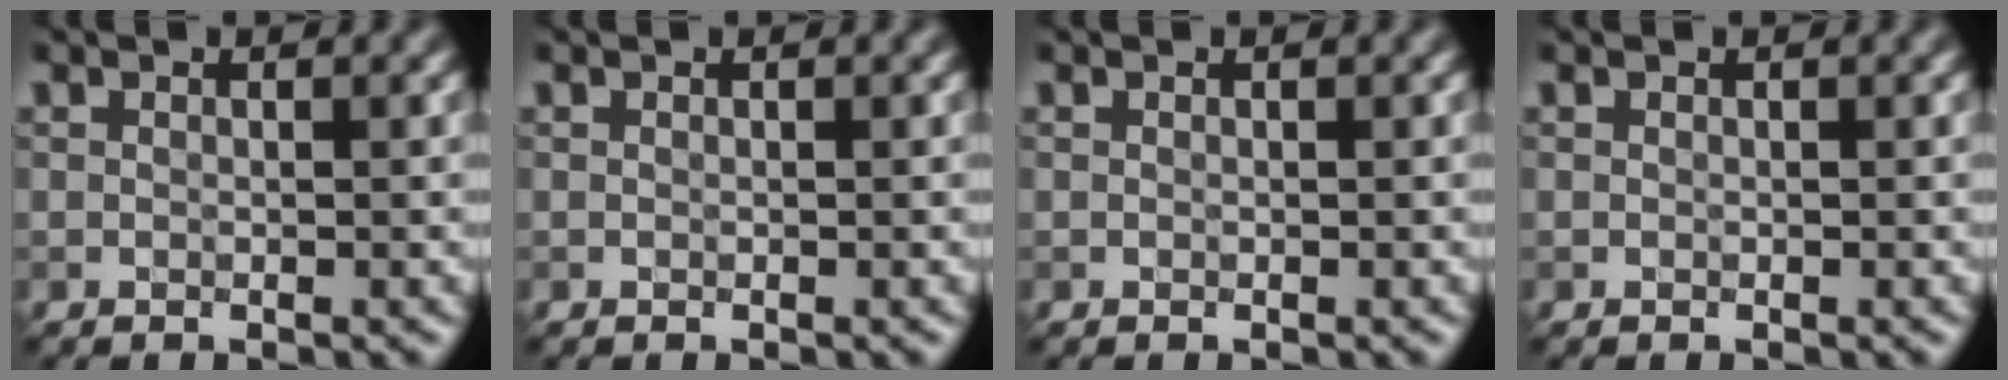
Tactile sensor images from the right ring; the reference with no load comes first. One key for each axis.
{"total": 0.0}
{"total": 0.0}
{"total": 0.0}